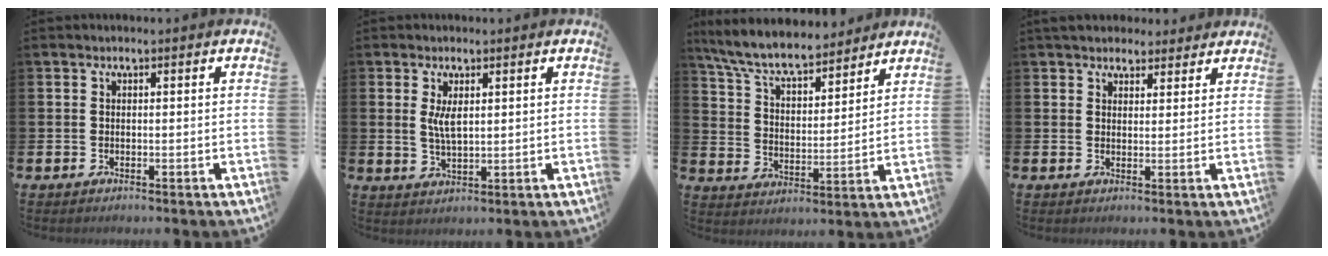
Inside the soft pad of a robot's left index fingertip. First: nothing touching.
{"total": 3.5, "force": [1.5, 1.2, 2.9], "torque": [-0.049, 0.001, 0.023]}
{"total": 8.3, "force": [7.6, 1.9, 2.8], "torque": [-0.089, -0.045, 0.135]}
{"total": 4.1, "force": [3.8, 1.5, 0.2], "torque": [-0.006, -0.011, 0.069]}